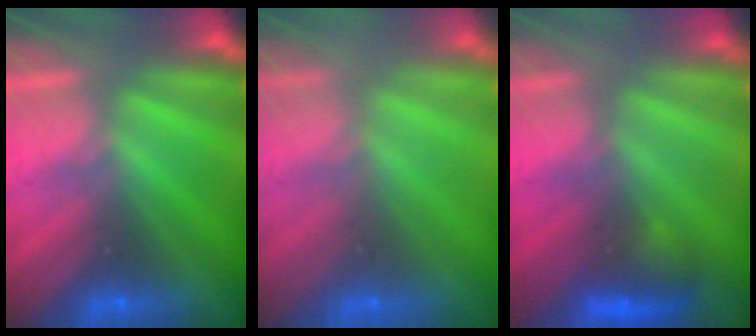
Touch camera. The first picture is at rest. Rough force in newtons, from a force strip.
{"total": 7.1}
{"total": 2.9}